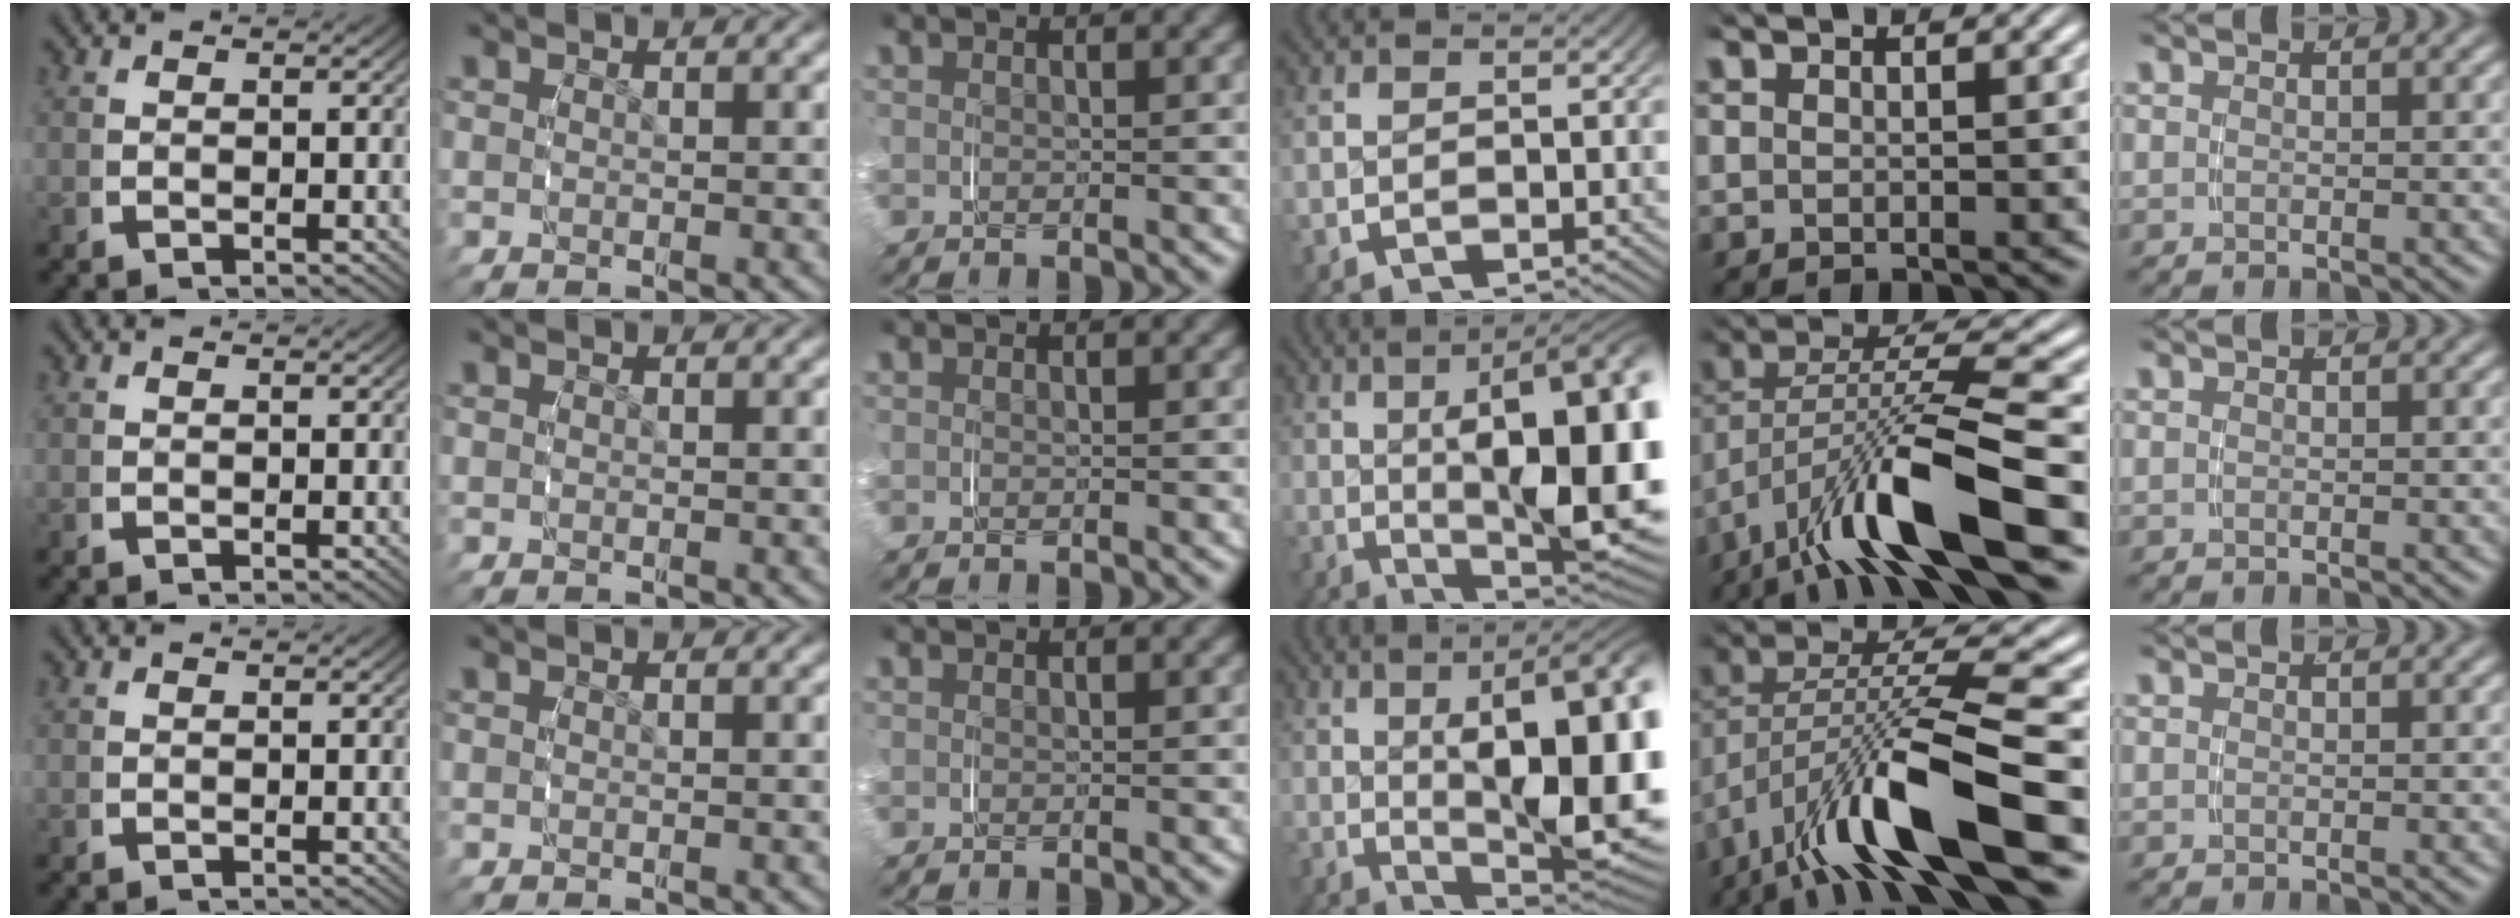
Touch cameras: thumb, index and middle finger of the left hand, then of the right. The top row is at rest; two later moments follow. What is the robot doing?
{"motion": "grasp_and_lifting", "object": "glasses case"}